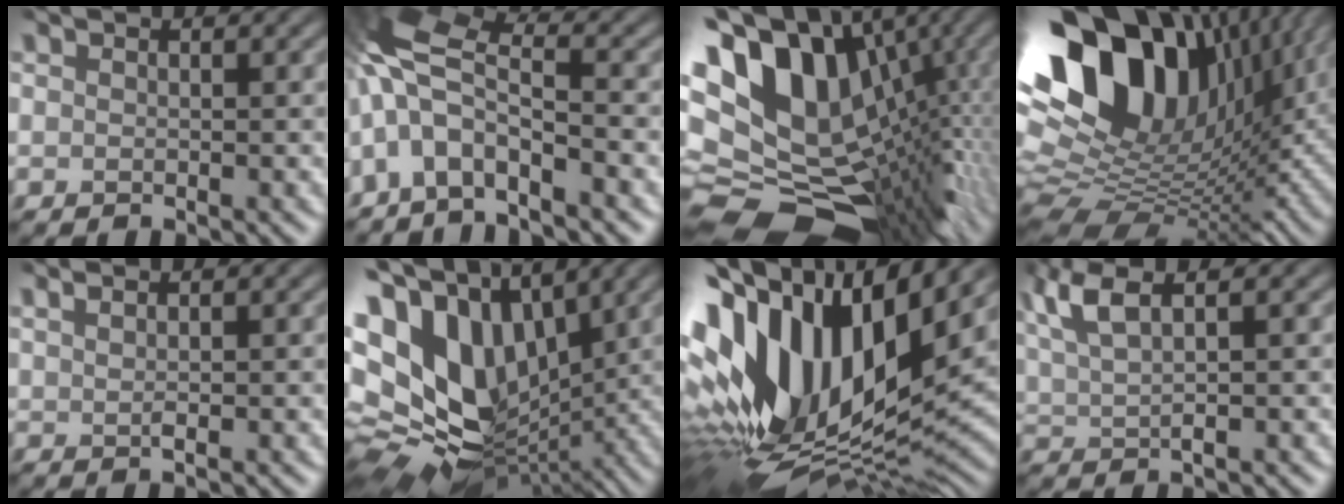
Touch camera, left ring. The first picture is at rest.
{"total": 6.7, "force": [-2.8, 3.2, 5.2], "torque": [-0.107, 0.021, -0.069]}
{"total": 16.5, "force": [-0.2, 12.3, 11.0], "torque": [-0.186, -0.007, 0.045]}
{"total": 17.5, "force": [8.1, 9.7, 12.1], "torque": [-0.231, 0.037, 0.142]}
{"total": 1.5, "force": [1.2, 0.0, 0.9], "torque": [-0.016, 0.003, 0.023]}
{"total": 16.3, "force": [4.3, 10.6, 11.6], "torque": [-0.249, -0.009, 0.106]}
{"total": 16.8, "force": [3.1, 7.9, 14.5], "torque": [-0.288, 0.010, 0.055]}
{"total": 5.6, "force": [2.9, 1.7, 4.4], "torque": [-0.115, 0.022, 0.060]}